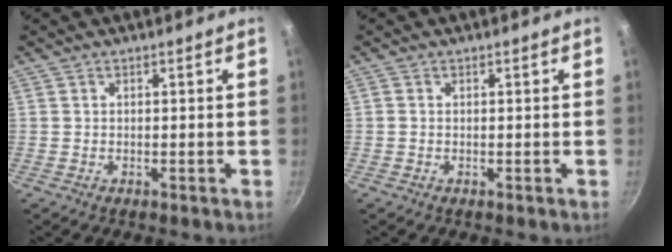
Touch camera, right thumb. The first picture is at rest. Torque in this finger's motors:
{"motor_torque": [0.48, 0.22, -0.26, 0.22, 0.03]}